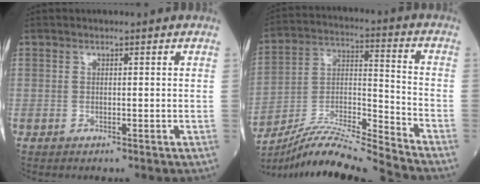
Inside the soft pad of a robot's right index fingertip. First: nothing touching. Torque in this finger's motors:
{"motor_torque": [0.61, -0.77, 0.33, 0.09]}